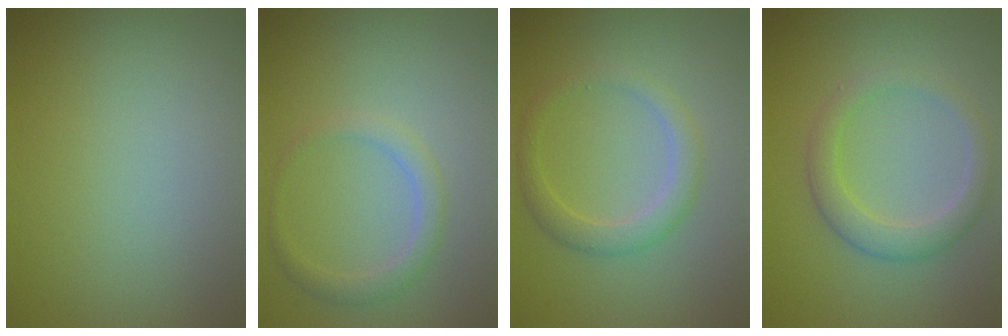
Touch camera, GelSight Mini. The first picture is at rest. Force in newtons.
{"total": 1.9, "press": 1.9, "slide": 0.1}
{"total": 2.5, "press": 2.5, "slide": 0.2}
{"total": 2.9, "press": 2.9, "slide": 0.2}